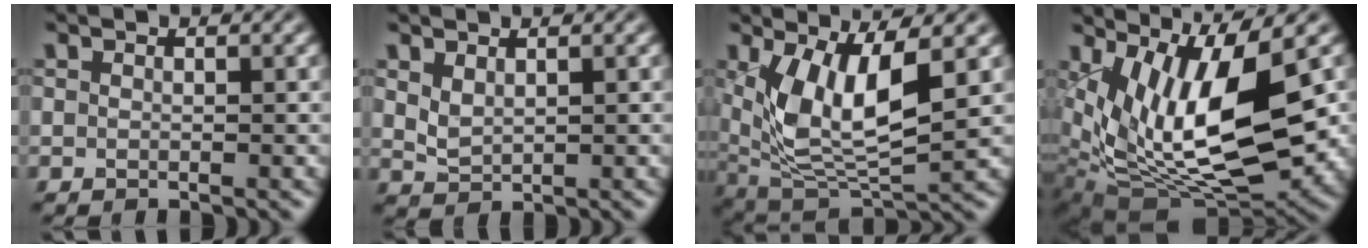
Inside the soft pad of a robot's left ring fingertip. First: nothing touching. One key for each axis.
{"total": 1.7, "fx": 1.1, "fy": 0.8, "fz": 1.0, "tx": -0.025, "ty": -0.003, "tz": 0.027}
{"total": 8.6, "fx": 1.8, "fy": 3.7, "fz": 7.6, "tx": -0.161, "ty": -0.015, "tz": 0.041}
{"total": 11.8, "fx": 2.8, "fy": 4.8, "fz": 10.3, "tx": -0.191, "ty": -0.019, "tz": 0.061}